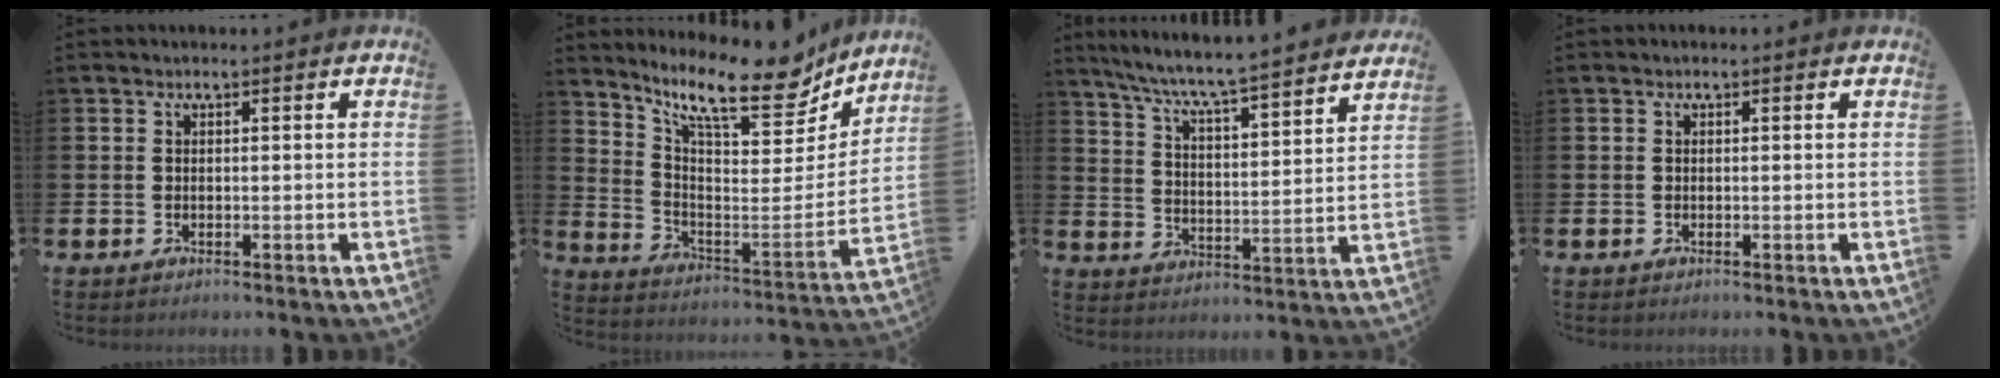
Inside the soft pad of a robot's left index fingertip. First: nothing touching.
{"total": 12.8, "force": [10.2, 3.6, 6.8], "torque": [-0.132, -0.080, 0.166]}
{"total": 7.3, "force": [6.9, 0.0, 2.3], "torque": [-0.078, -0.054, 0.117]}
{"total": 0.0}